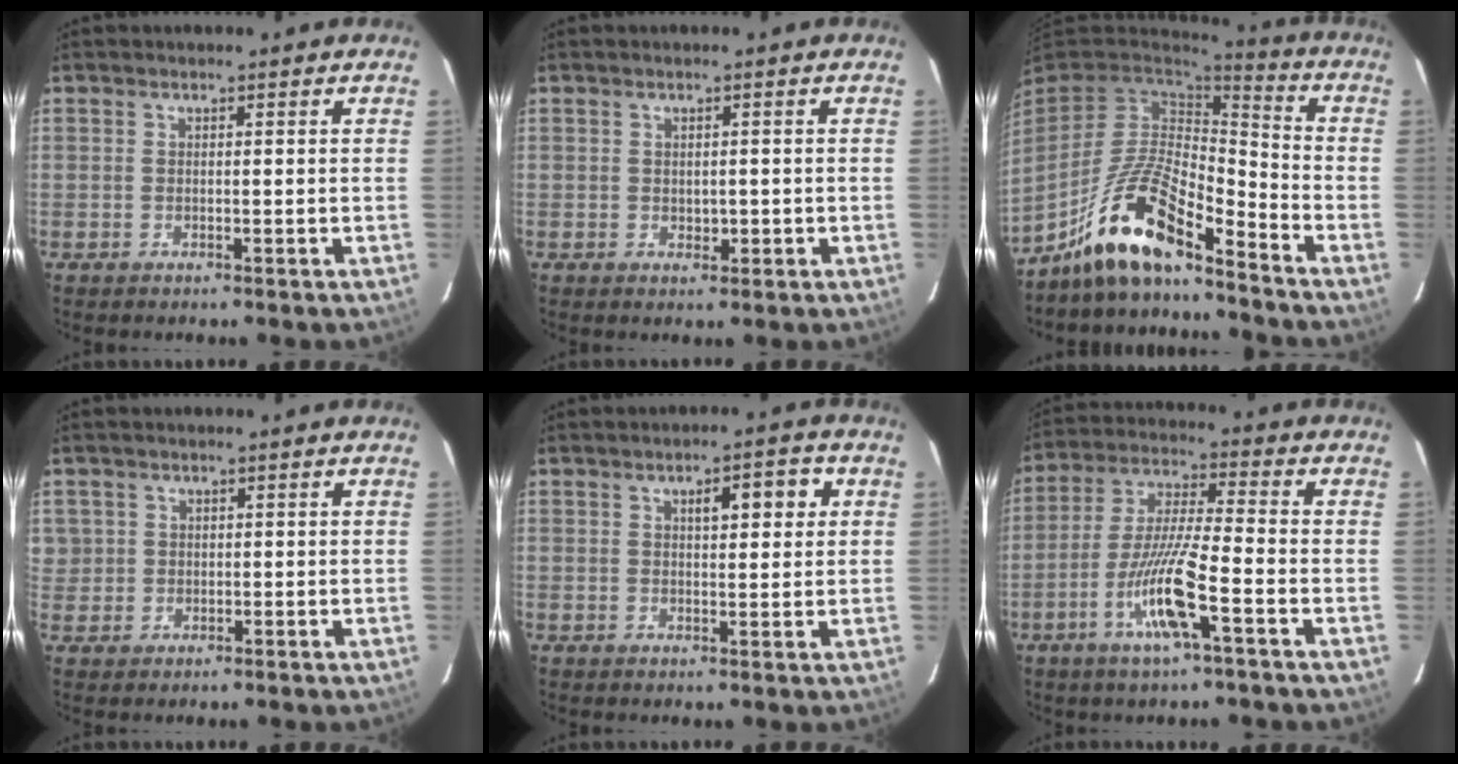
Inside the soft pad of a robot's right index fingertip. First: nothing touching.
{"total": 1.5, "force": [-0.2, 1.0, 1.2], "torque": [-0.017, -0.001, 0.002]}
{"total": 13.6, "force": [-10.0, 2.7, 8.8], "torque": [-0.174, 0.015, -0.183]}
{"total": 2.5, "force": [0.8, 2.3, -0.1], "torque": [0.018, 0.005, 0.012]}
{"total": 5.0, "force": [1.7, 1.6, 4.4], "torque": [-0.065, 0.014, 0.026]}
{"total": 11.6, "force": [-4.8, 0.4, 10.5], "torque": [-0.209, -0.008, -0.093]}